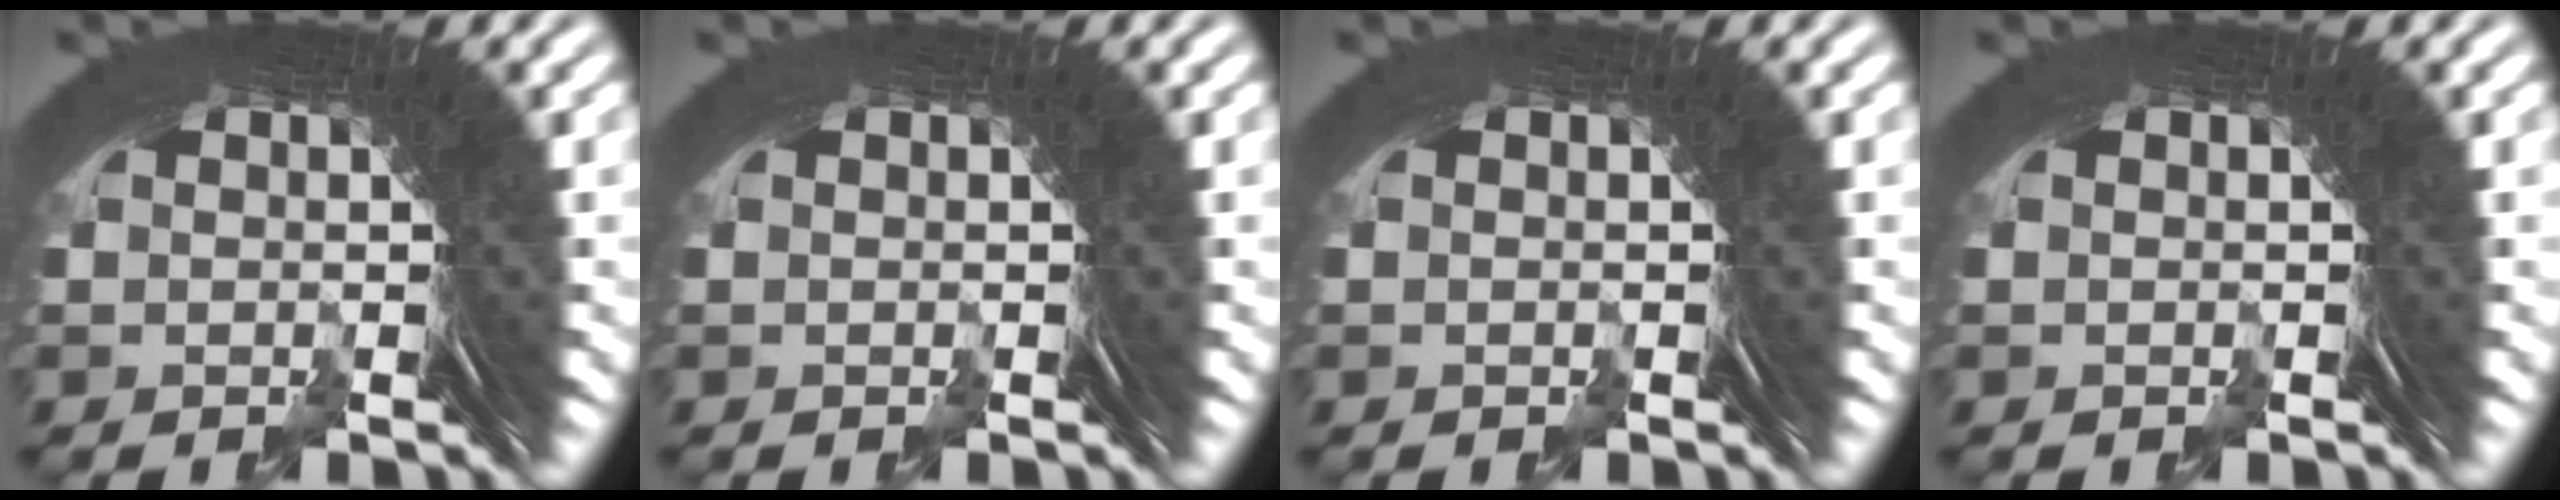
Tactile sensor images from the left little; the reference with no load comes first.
{"total": 0.0}
{"total": 0.0}
{"total": 0.0}